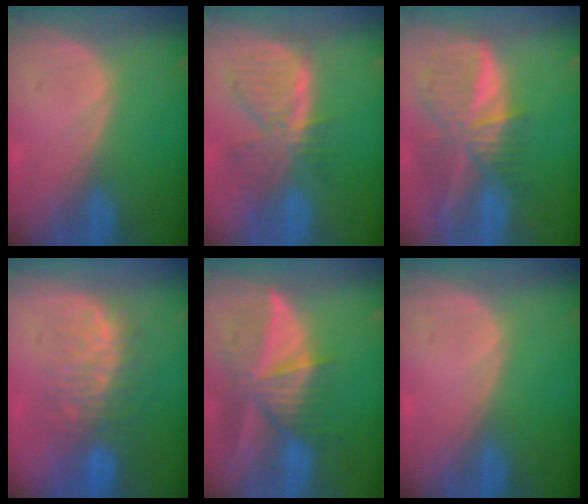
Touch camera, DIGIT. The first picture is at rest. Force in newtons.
{"total": 7.7, "press": 6.8, "slide": 3.5}
{"total": 9.5, "press": 8.4, "slide": 4.6}
{"total": 8.7, "press": 8.1, "slide": 3.1}
{"total": 9.9, "press": 8.7, "slide": 4.7}
{"total": 0.0}